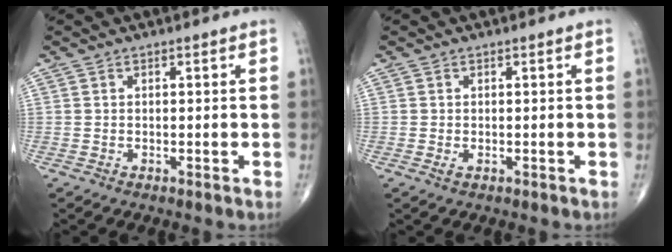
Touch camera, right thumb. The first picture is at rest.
{"total": 0.7, "force": [-0.1, 0.4, 0.5], "torque": [-0.011, 0.003, -0.001]}